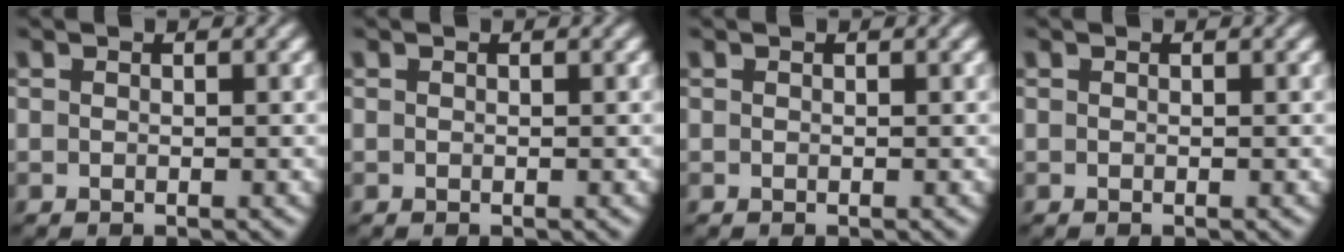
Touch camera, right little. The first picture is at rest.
{"total": 0.0}
{"total": 0.0}
{"total": 0.0}